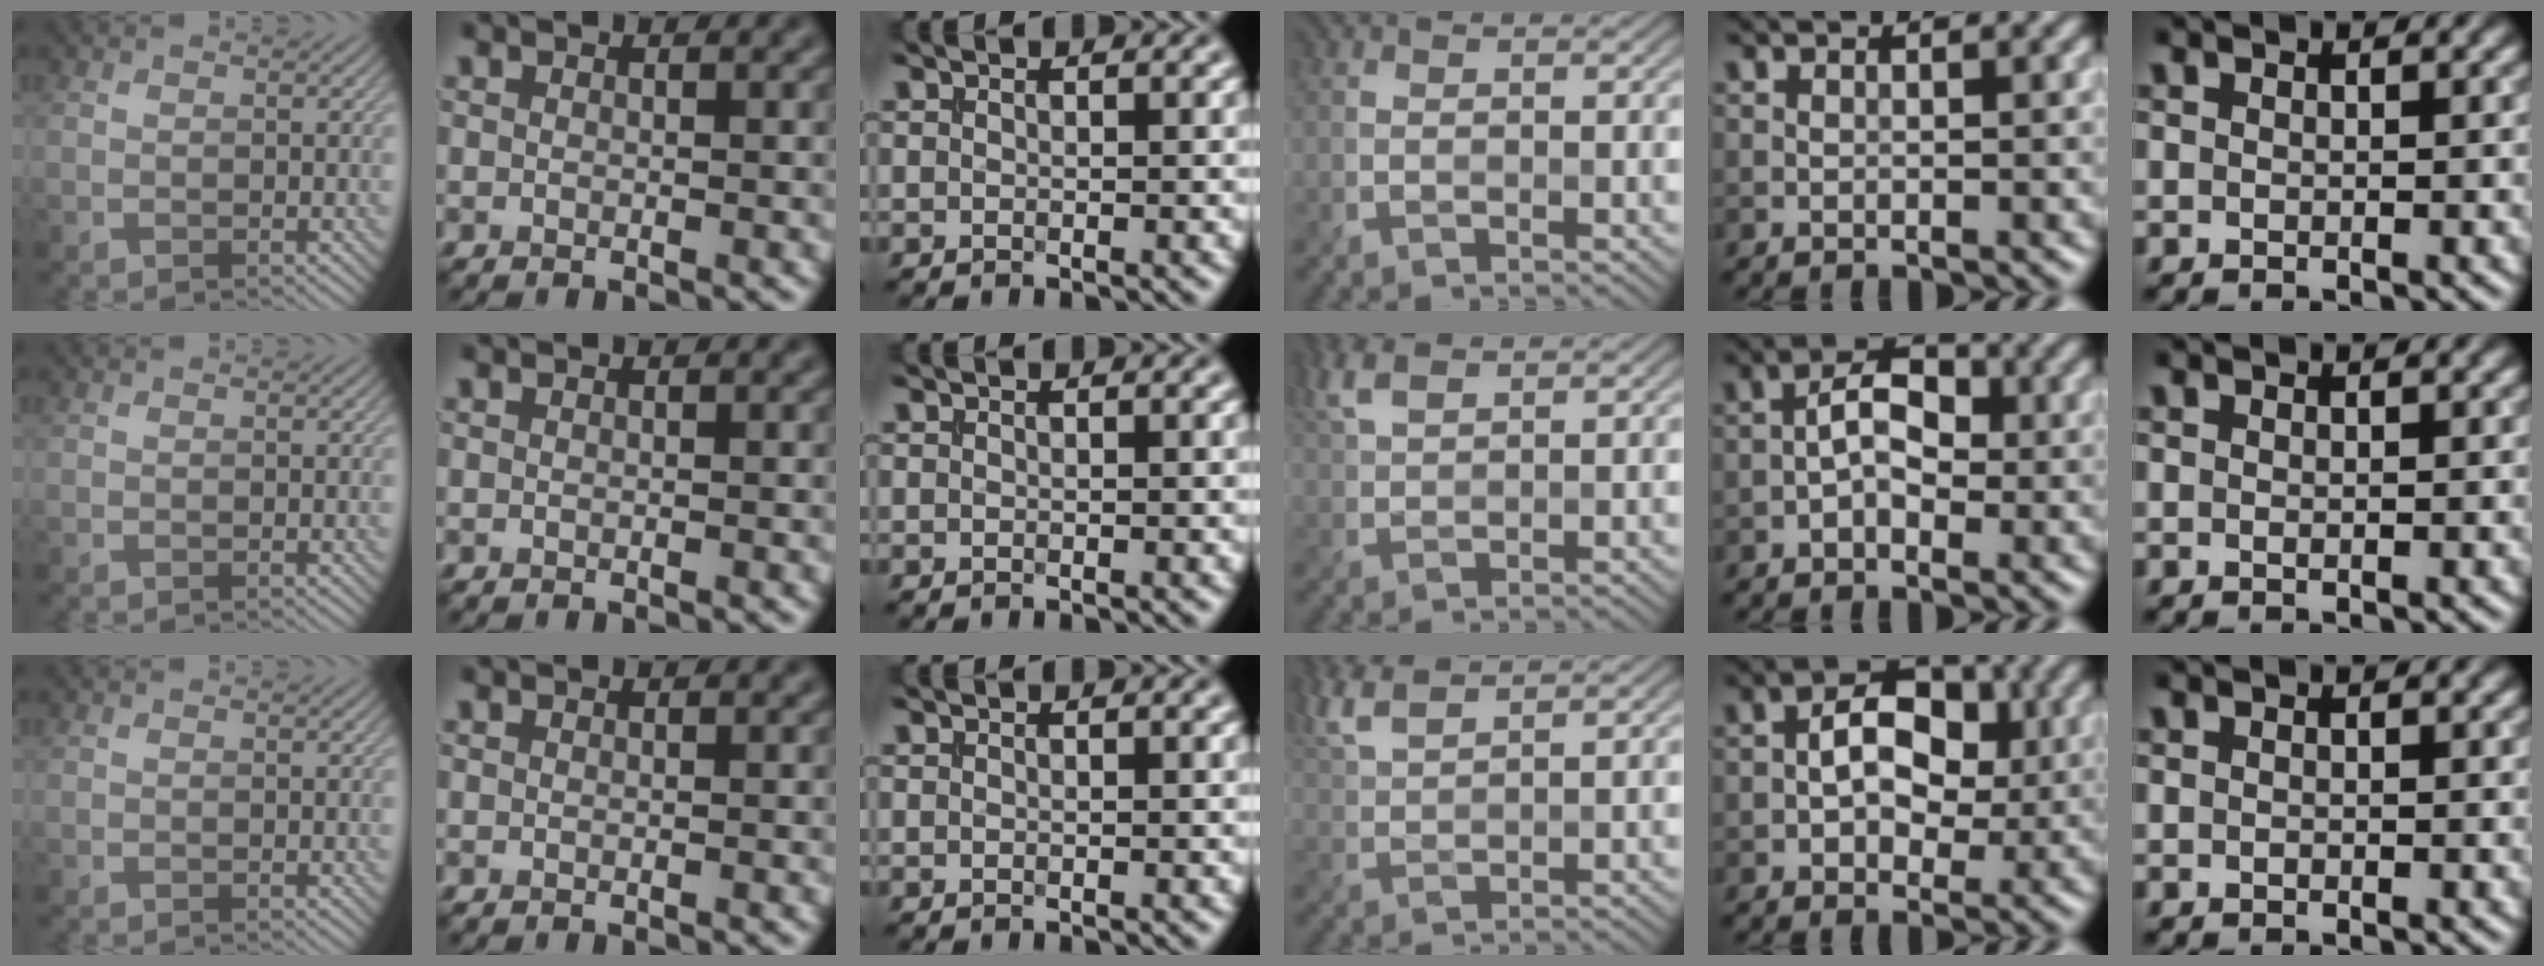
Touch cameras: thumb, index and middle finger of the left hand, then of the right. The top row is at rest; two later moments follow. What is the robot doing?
{"motion": "extract", "object": "file holder"}